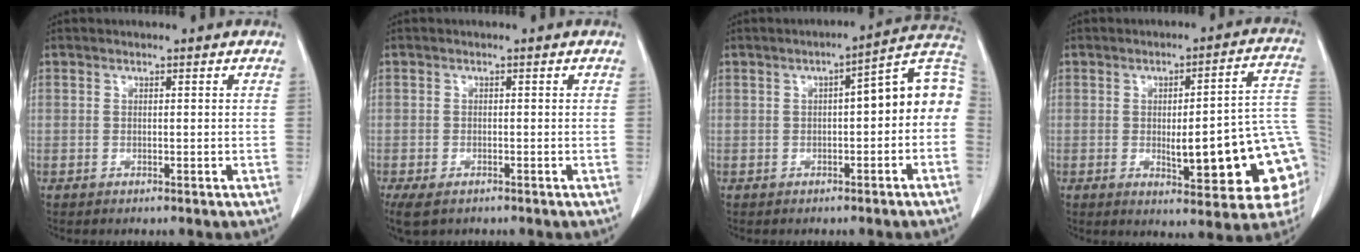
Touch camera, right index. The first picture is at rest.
{"total": 4.5, "force": [-3.0, 2.3, 2.4], "torque": [-0.051, -0.012, -0.046]}
{"total": 10.1, "force": [-0.1, 2.5, 9.8], "torque": [-0.130, 0.044, -0.004]}
{"total": 18.2, "force": [-3.1, 3.3, 17.7], "torque": [-0.149, 0.025, -0.025]}